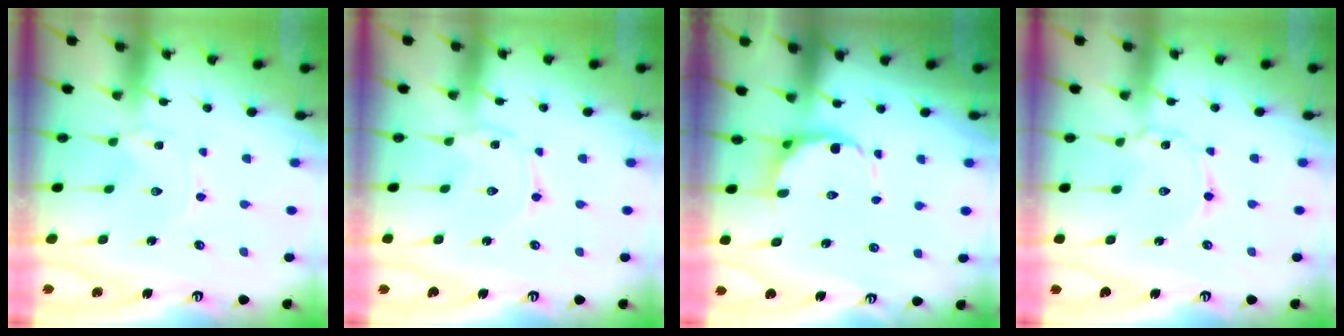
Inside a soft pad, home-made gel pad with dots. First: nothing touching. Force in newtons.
{"total": 0.8, "press": 0.8, "slide": 0.2}
{"total": 7.0, "press": 6.6, "slide": 2.2}
{"total": 2.2, "press": 2.2, "slide": 0.3}